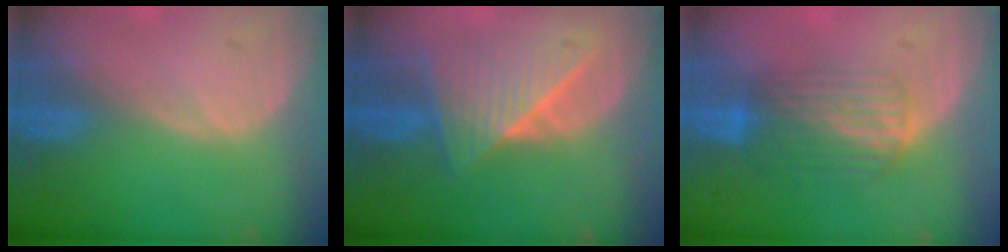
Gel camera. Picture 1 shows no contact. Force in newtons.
{"total": 7.0, "press": 7.0, "slide": 0.2}
{"total": 6.8, "press": 5.9, "slide": 3.4}